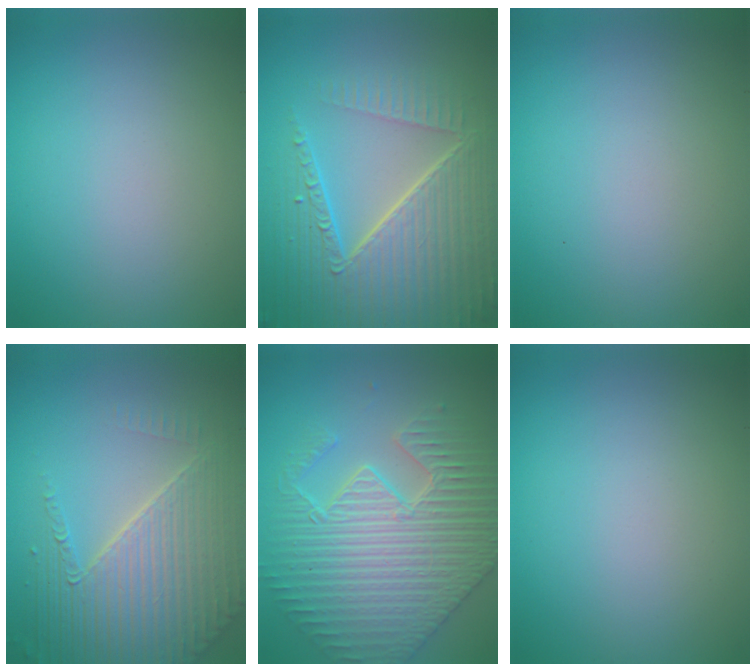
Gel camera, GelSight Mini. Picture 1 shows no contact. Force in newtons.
{"total": 8.9, "press": 6.1, "slide": 6.4}
{"total": 0.0}
{"total": 6.5, "press": 5.2, "slide": 3.9}
{"total": 7.0, "press": 5.8, "slide": 3.9}
{"total": 0.0}